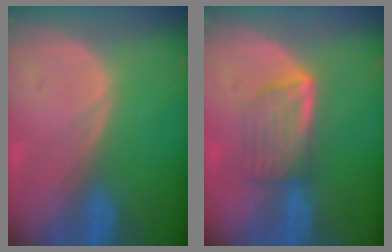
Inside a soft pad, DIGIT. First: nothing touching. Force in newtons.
{"total": 5.7, "press": 5.3, "slide": 2.3}